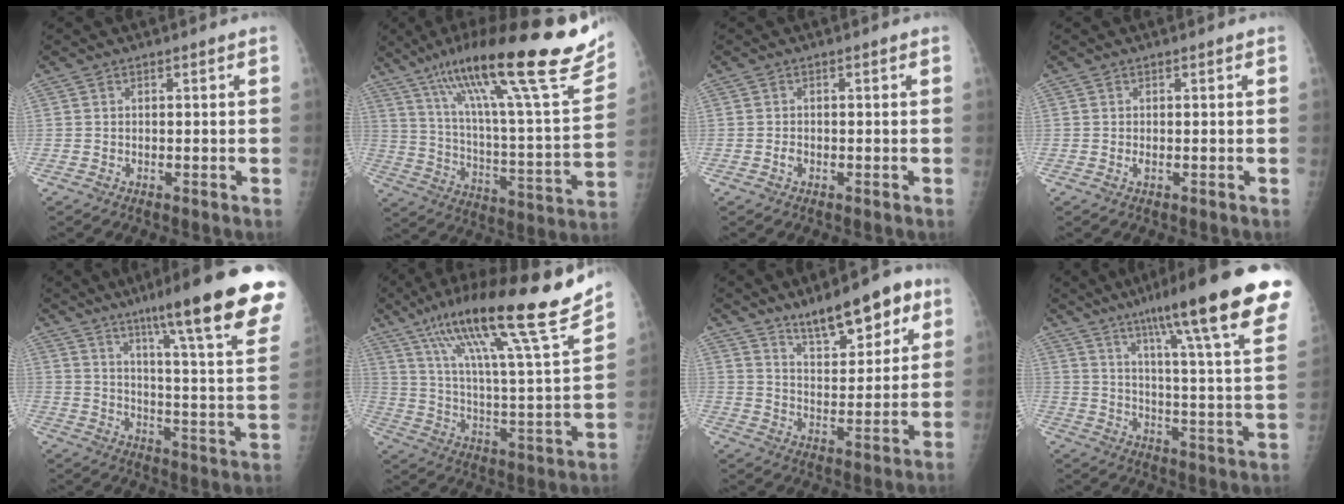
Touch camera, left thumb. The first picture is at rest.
{"total": 31.4, "force": [19.5, 5.7, 24.0], "torque": [-0.358, -0.035, 0.312]}
{"total": 1.0, "force": [-0.4, 0.7, 0.6], "torque": [-0.011, 0.001, -0.008]}
{"total": 0.8, "force": [0.0, 0.2, 0.8], "torque": [-0.017, 0.002, 0.003]}
{"total": 25.5, "force": [17.0, 2.0, 18.9], "torque": [-0.250, -0.076, 0.239]}
{"total": 26.1, "force": [18.2, 2.6, 18.5], "torque": [-0.287, -0.058, 0.302]}
{"total": 13.5, "force": [8.8, 5.0, 9.0], "torque": [-0.102, -0.043, 0.142]}
{"total": 26.6, "force": [17.4, 2.6, 20.0], "torque": [-0.280, -0.057, 0.247]}